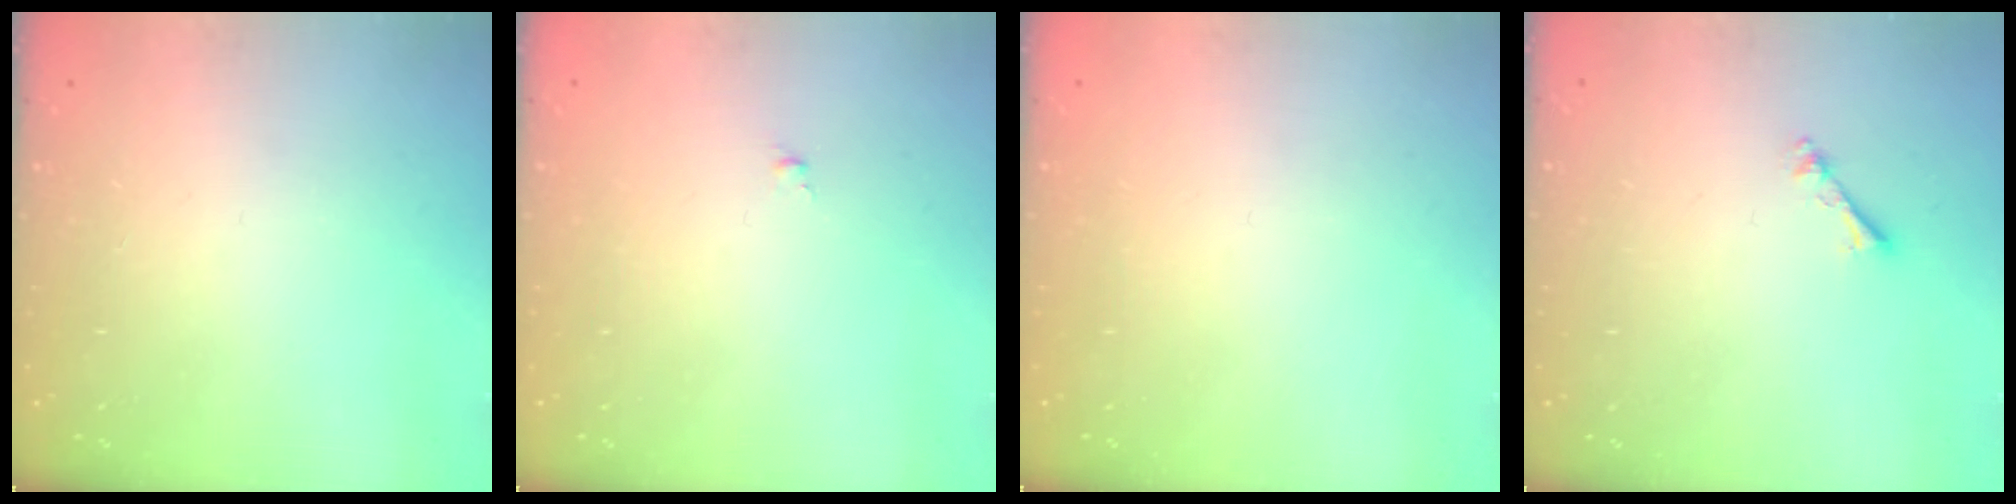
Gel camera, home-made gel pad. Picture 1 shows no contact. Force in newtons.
{"total": 0.0}
{"total": 1.3, "press": 1.3, "slide": 0.2}
{"total": 1.7, "press": 1.7, "slide": 0.3}